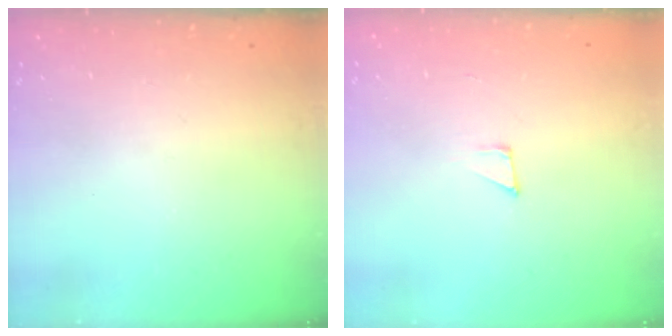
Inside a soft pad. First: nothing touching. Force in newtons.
{"total": 4.3, "press": 4.2, "slide": 0.3}